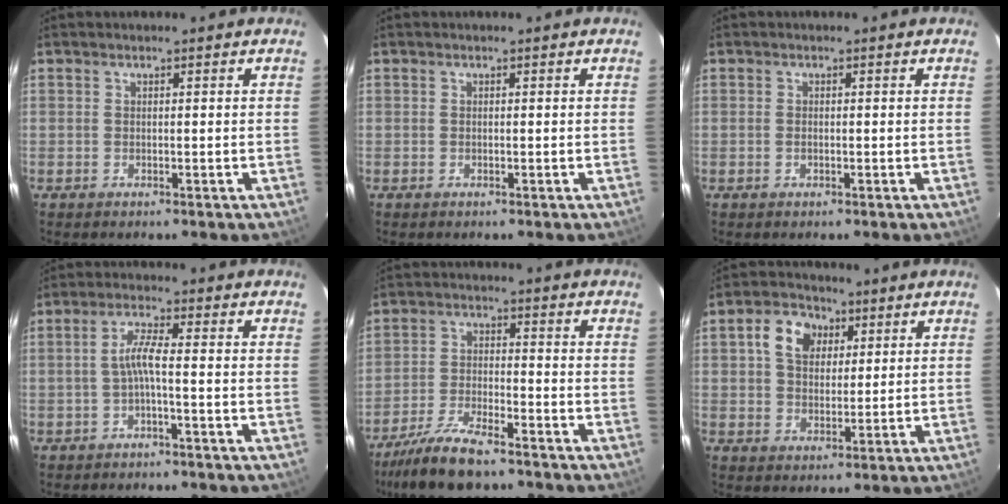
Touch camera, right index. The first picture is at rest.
{"total": 0.0}
{"total": 0.8, "force": [-0.2, 0.5, 0.7], "torque": [-0.014, 0.001, -0.005]}
{"total": 3.5, "force": [-1.3, -0.1, 3.2], "torque": [-0.070, 0.006, -0.024]}
{"total": 12.2, "force": [-10.1, 2.7, 6.2], "torque": [-0.143, -0.019, -0.185]}
{"total": 7.7, "force": [2.9, 5.7, 4.4], "torque": [-0.080, 0.025, 0.050]}